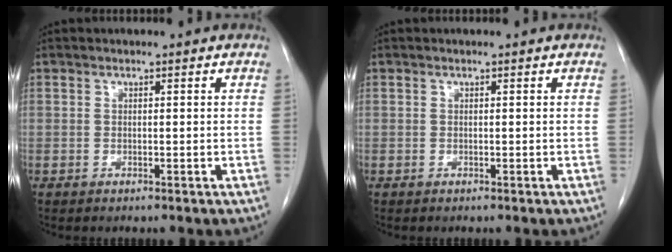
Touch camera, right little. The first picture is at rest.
{"total": 0.0}